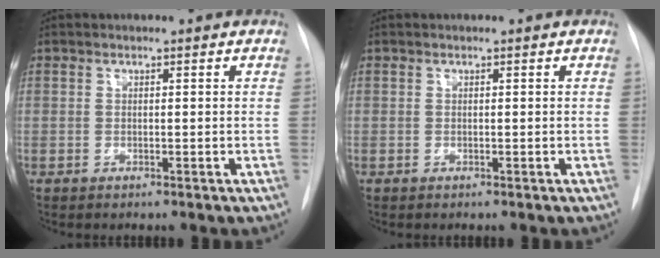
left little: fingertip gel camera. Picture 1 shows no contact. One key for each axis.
{"total": 0.0}